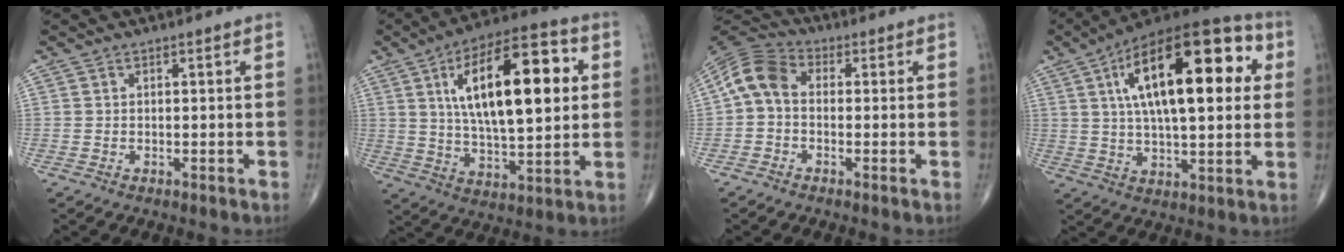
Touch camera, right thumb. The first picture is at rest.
{"total": 22.4, "force": [5.2, 9.1, 19.8], "torque": [-0.295, 0.000, 0.079]}
{"total": 7.9, "force": [-0.1, 5.6, 5.6], "torque": [-0.098, 0.023, -0.020]}
{"total": 25.2, "force": [6.5, 10.3, 22.0], "torque": [-0.333, 0.016, 0.092]}